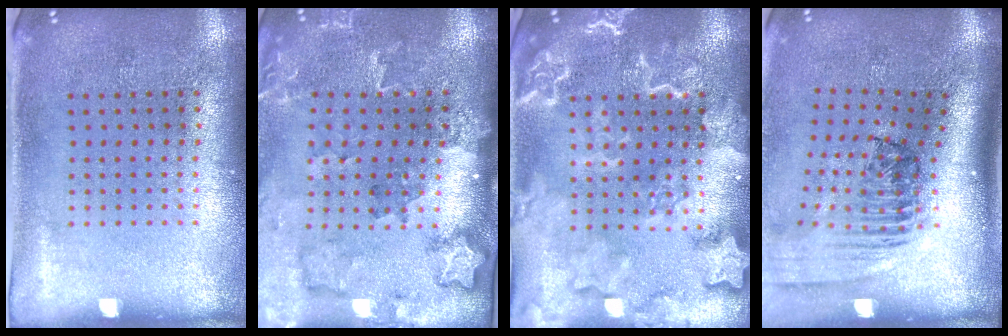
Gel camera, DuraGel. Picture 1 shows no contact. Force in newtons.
{"total": 1.8, "press": 1.7, "slide": 0.4}
{"total": 4.7, "press": 4.7, "slide": 0.7}
{"total": 2.6, "press": 1.8, "slide": 1.9}